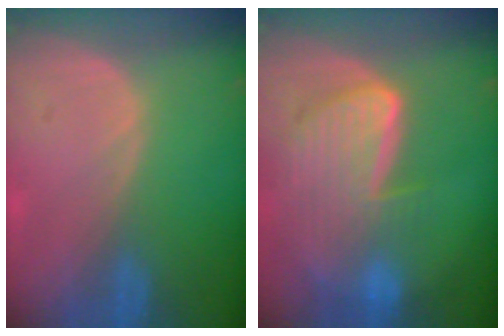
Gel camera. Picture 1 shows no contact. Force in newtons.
{"total": 9.4, "press": 8.1, "slide": 4.8}